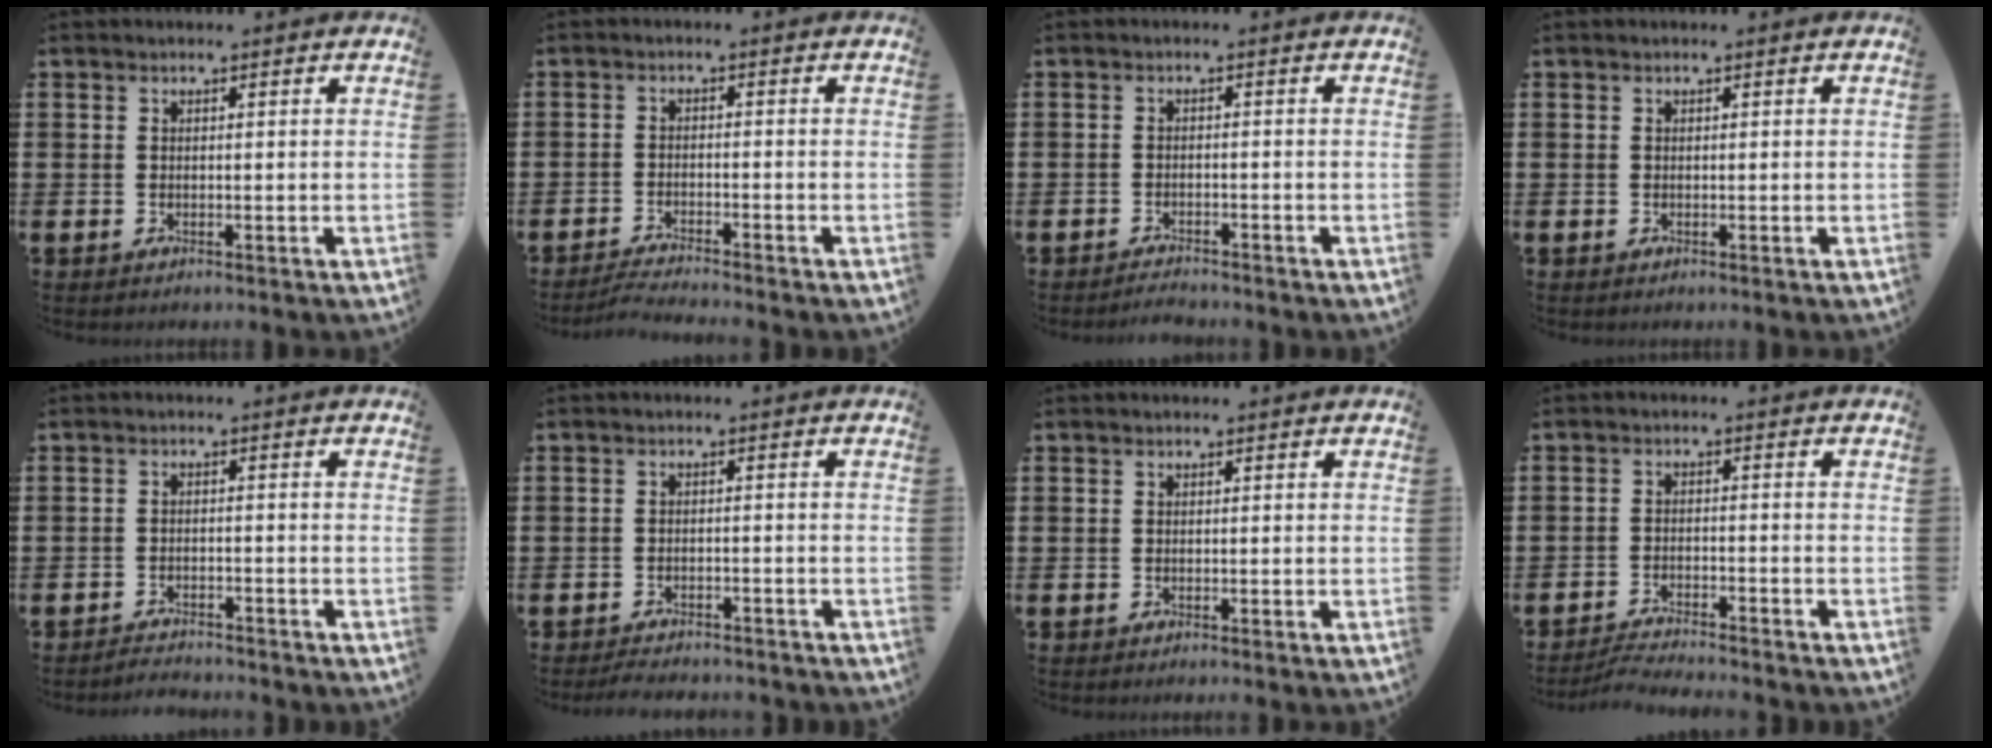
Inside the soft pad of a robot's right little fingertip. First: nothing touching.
{"total": 2.1, "force": [-2.0, -0.2, 0.5], "torque": [-0.009, 0.005, -0.041]}
{"total": 1.5, "force": [-1.5, 0.0, 0.0], "torque": [-0.004, 0.002, -0.030]}
{"total": 0.0}
{"total": 2.0, "force": [-2.0, 0.0, -0.2], "torque": [-0.003, 0.005, -0.044]}
{"total": 2.0, "force": [-2.0, 0.1, 0.1], "torque": [-0.006, 0.004, -0.041]}
{"total": 0.0}
{"total": 2.9, "force": [-2.9, -0.1, 0.4], "torque": [-0.008, 0.004, -0.060]}